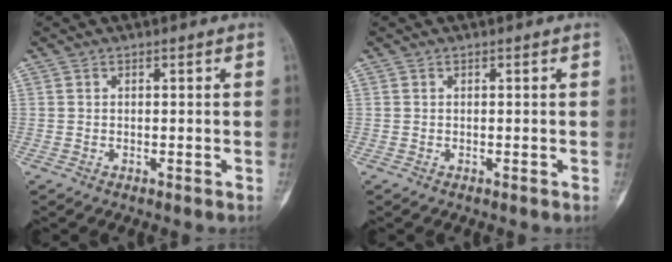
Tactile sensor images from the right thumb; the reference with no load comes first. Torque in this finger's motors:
{"motor_torque": [0.00, 0.00, 0.05, -0.05, 0.00]}